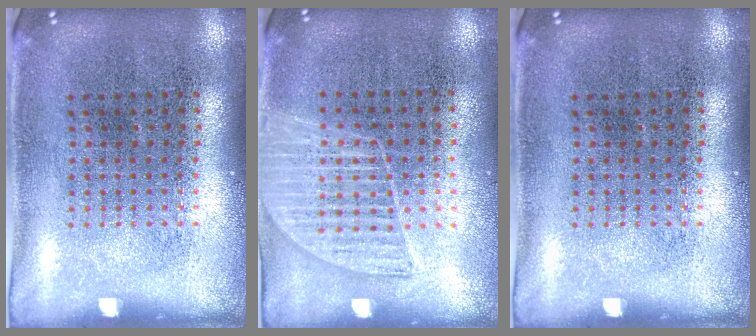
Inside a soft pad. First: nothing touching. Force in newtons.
{"total": 1.4, "press": 1.2, "slide": 0.6}
{"total": 0.0}